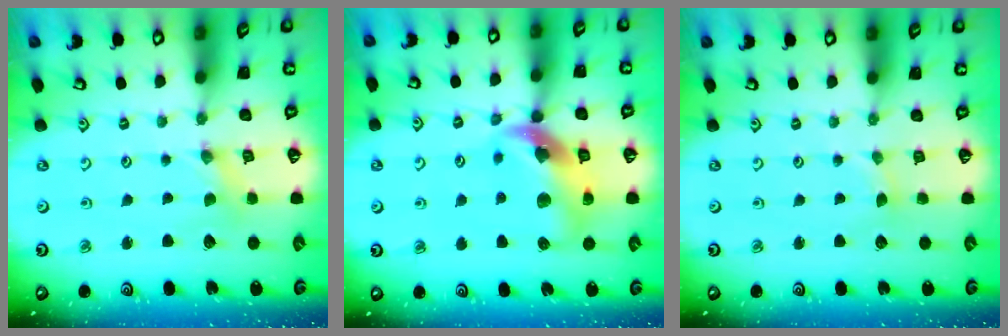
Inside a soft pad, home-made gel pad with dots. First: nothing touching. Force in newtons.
{"total": 14.9, "press": 14.8, "slide": 2.2}
{"total": 1.3, "press": 1.2, "slide": 0.2}